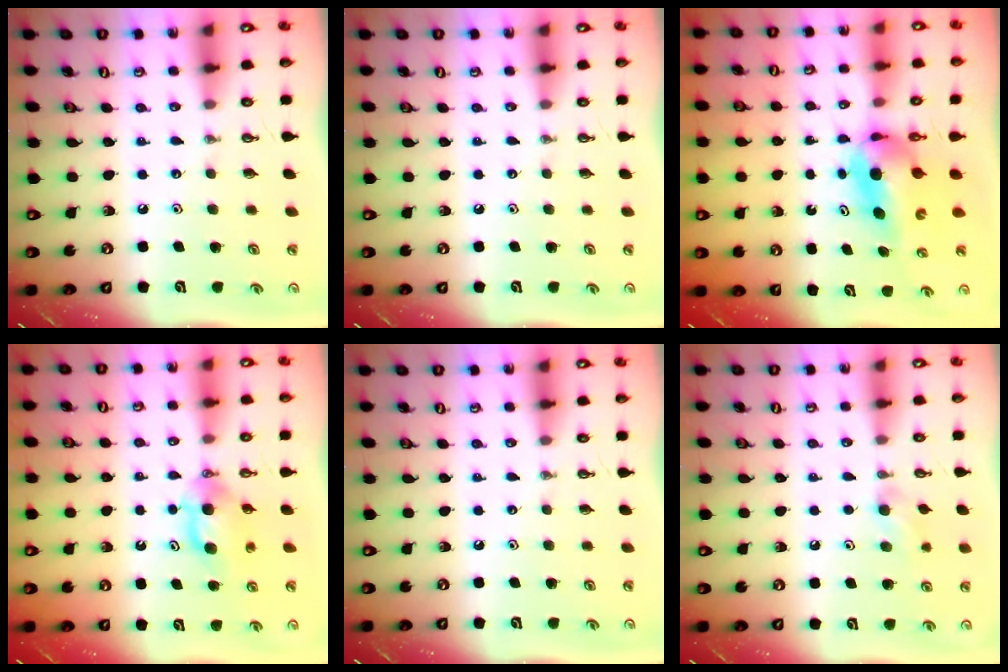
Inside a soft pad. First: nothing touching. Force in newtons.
{"total": 0.0}
{"total": 5.3, "press": 5.3, "slide": 0.7}
{"total": 6.4, "press": 6.4, "slide": 0.4}
{"total": 0.0}
{"total": 6.4, "press": 6.3, "slide": 1.4}